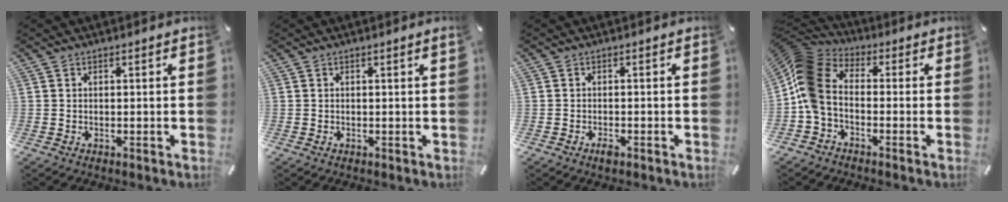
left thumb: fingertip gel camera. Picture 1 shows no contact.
{"total": 0.8, "force": [0.1, -0.1, 0.7], "torque": [-0.013, -0.002, 0.001]}
{"total": 1.7, "force": [-1.1, 0.7, 1.1], "torque": [-0.029, -0.001, -0.023]}
{"total": 10.4, "force": [-2.5, 7.6, 6.7], "torque": [-0.167, 0.012, -0.054]}